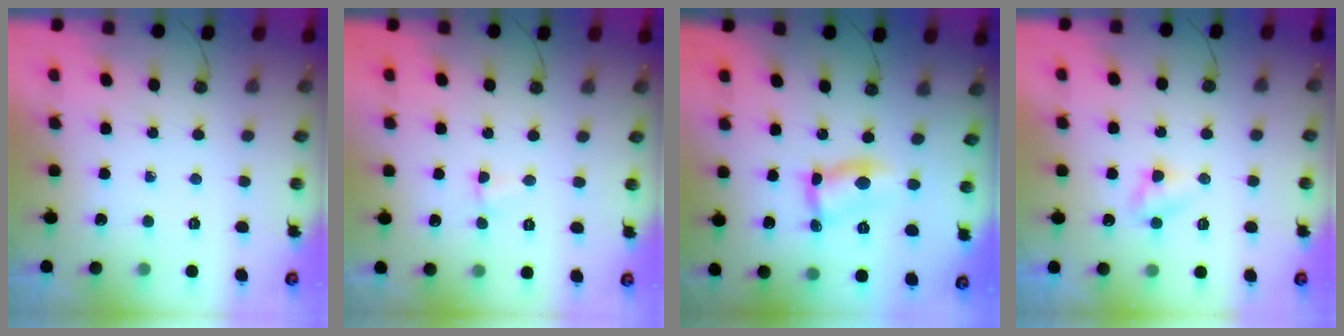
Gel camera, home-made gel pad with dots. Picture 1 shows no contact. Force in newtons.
{"total": 1.1, "press": 1.0, "slide": 0.3}
{"total": 6.7, "press": 6.7, "slide": 0.3}
{"total": 3.8, "press": 3.8, "slide": 0.6}